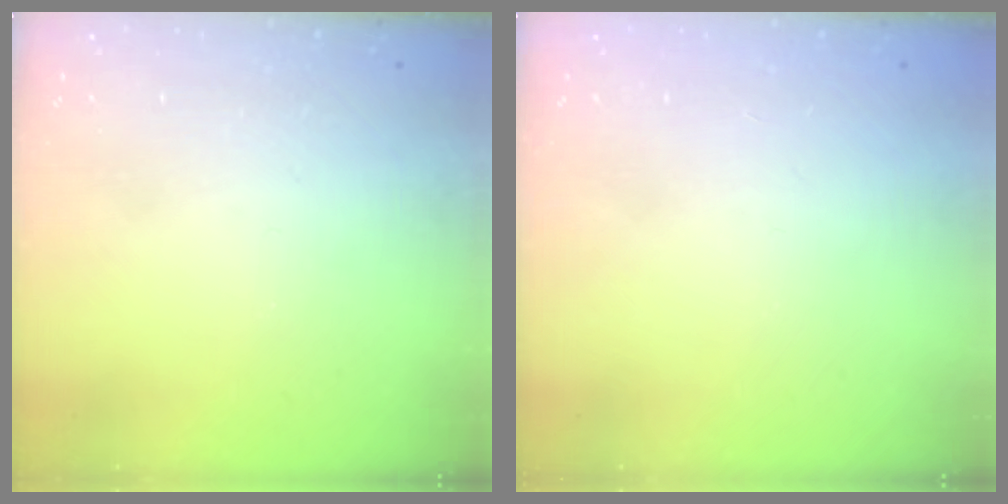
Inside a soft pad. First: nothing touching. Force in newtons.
{"total": 1.4, "press": 1.2, "slide": 0.8}